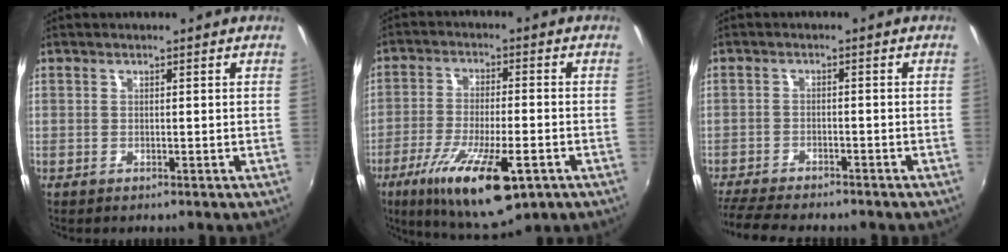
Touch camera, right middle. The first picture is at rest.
{"total": 16.7, "force": [-8.6, 4.4, 13.6], "torque": [-0.259, -0.051, -0.140]}
{"total": 10.4, "force": [-9.2, 2.0, 4.4], "torque": [-0.111, -0.026, -0.151]}